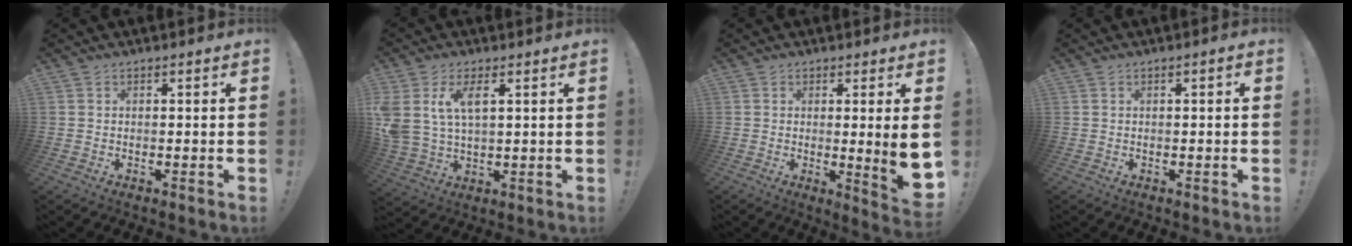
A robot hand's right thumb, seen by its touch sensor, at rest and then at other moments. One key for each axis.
{"total": 9.0, "fx": 4.2, "fy": 4.7, "fz": 6.5, "tx": -0.134, "ty": -0.009, "tz": 0.077}
{"total": 8.3, "fx": 0.2, "fy": 0.1, "fz": 8.3, "tx": -0.111, "ty": -0.017, "tz": 0.004}
{"total": 0.8, "fx": -0.2, "fy": 0.1, "fz": 0.7, "tx": -0.011, "ty": 0.001, "tz": -0.004}